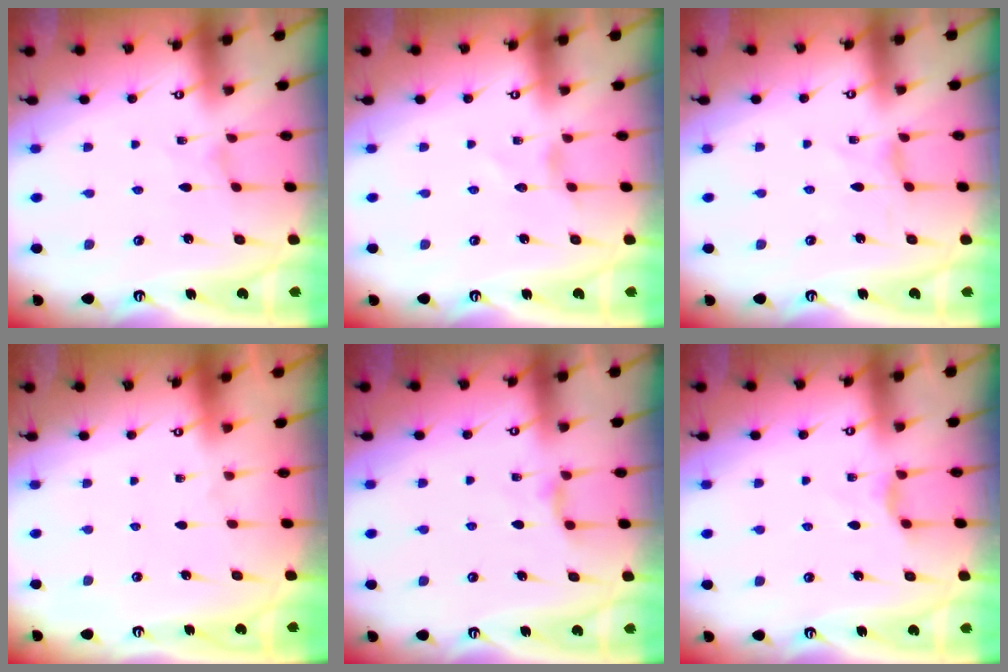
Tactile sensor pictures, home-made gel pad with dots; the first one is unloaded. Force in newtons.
{"total": 0.0}
{"total": 0.0}
{"total": 0.0}
{"total": 3.6, "press": 3.5, "slide": 0.6}
{"total": 3.3, "press": 3.2, "slide": 0.6}